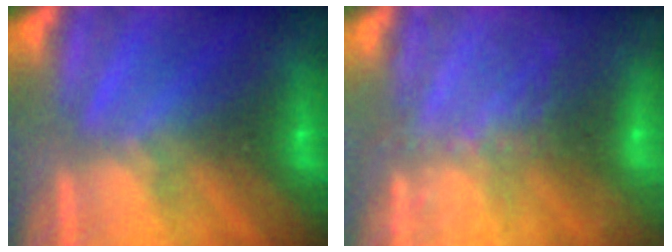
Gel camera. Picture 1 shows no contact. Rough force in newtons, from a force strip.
{"total": 7.5}